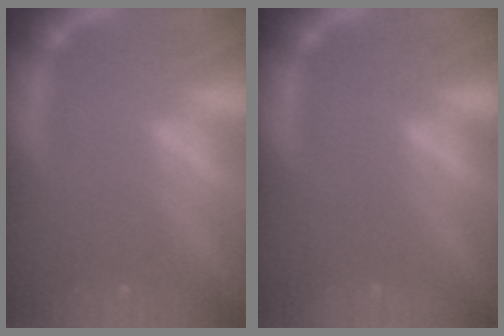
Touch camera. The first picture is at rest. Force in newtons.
{"total": 0.0}